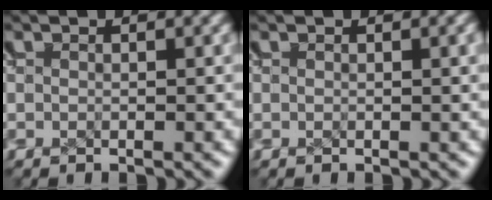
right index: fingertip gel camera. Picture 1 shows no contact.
{"total": 0.0}